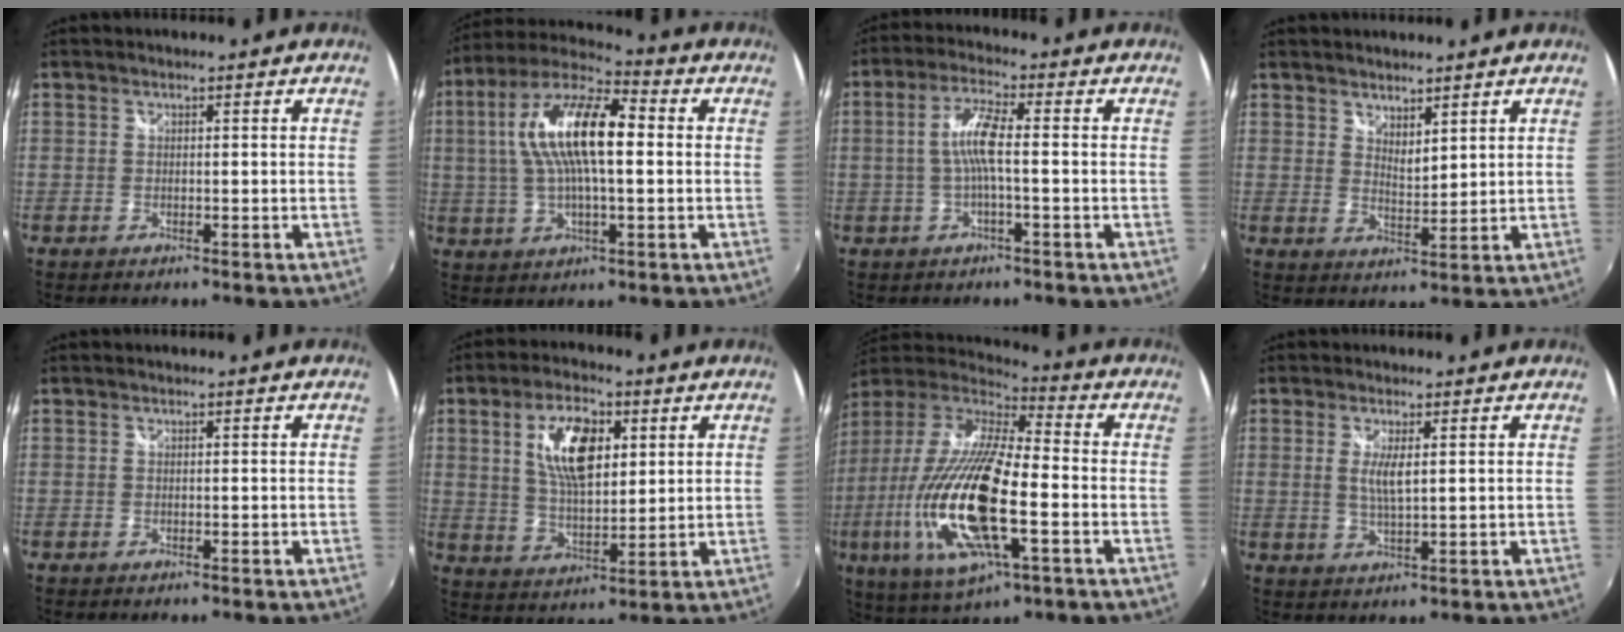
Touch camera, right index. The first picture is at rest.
{"total": 16.6, "force": [2.1, 5.7, 15.5], "torque": [-0.291, 0.021, 0.025]}
{"total": 6.1, "force": [-0.7, 0.5, 6.1], "torque": [-0.127, 0.008, -0.012]}
{"total": 3.8, "force": [3.1, 1.4, 1.7], "torque": [-0.022, -0.004, 0.054]}
{"total": 0.0}
{"total": 11.6, "force": [3.8, 5.4, 9.5], "torque": [-0.176, 0.011, 0.072]}
{"total": 24.8, "force": [-5.6, 7.5, 23.0], "torque": [-0.452, -0.037, -0.108]}
{"total": 3.8, "force": [0.9, 0.8, 3.6], "torque": [-0.069, -0.008, 0.014]}